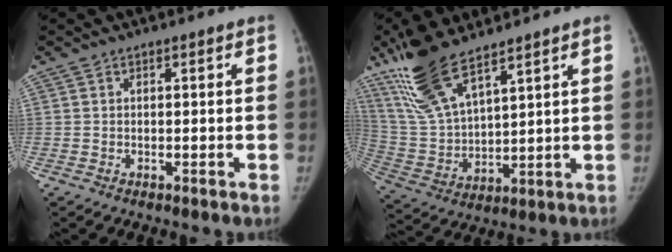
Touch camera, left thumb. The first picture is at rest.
{"total": 15.0, "force": [10.4, 5.0, 9.5], "torque": [-0.183, -0.041, 0.220]}